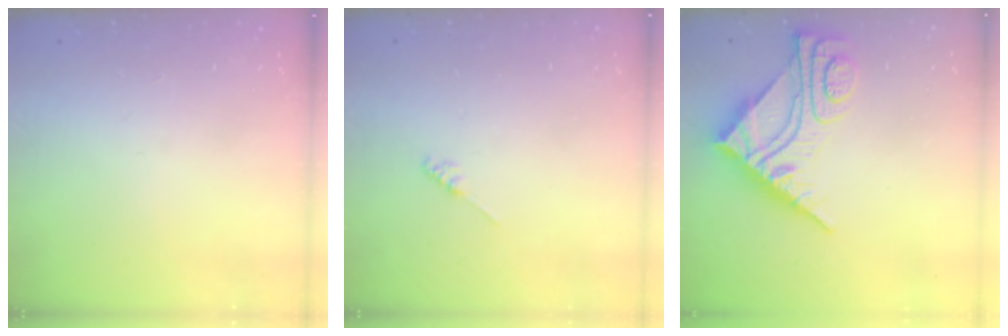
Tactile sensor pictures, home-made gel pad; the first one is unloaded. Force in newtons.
{"total": 1.2, "press": 1.1, "slide": 0.3}
{"total": 12.1, "press": 12.0, "slide": 1.4}